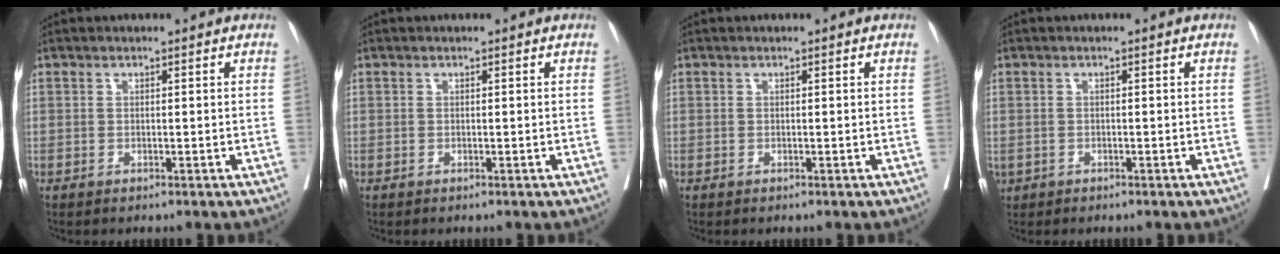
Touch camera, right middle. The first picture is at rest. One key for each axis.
{"total": 0.0}
{"total": 0.0}
{"total": 1.7, "fx": -0.8, "fy": 1.3, "fz": 0.6, "tx": -0.016, "ty": -0.001, "tz": -0.009}